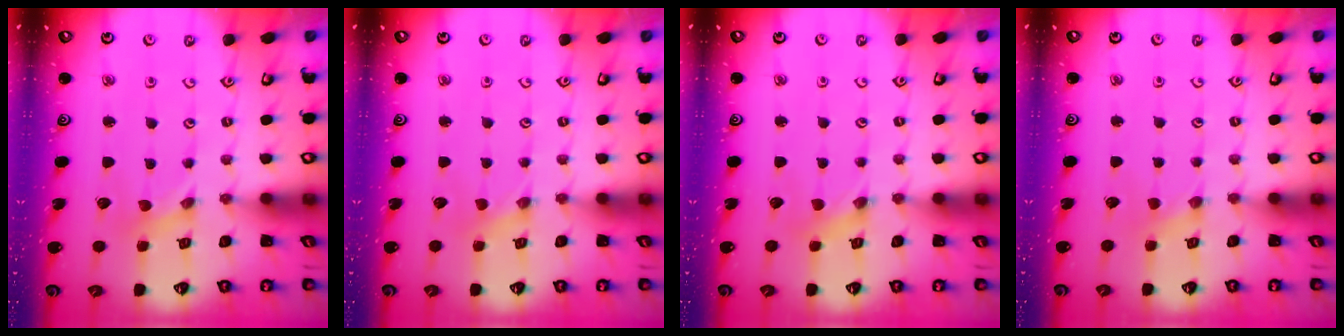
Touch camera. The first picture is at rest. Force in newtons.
{"total": 0.0}
{"total": 0.0}
{"total": 0.9, "press": 0.9, "slide": 0.2}